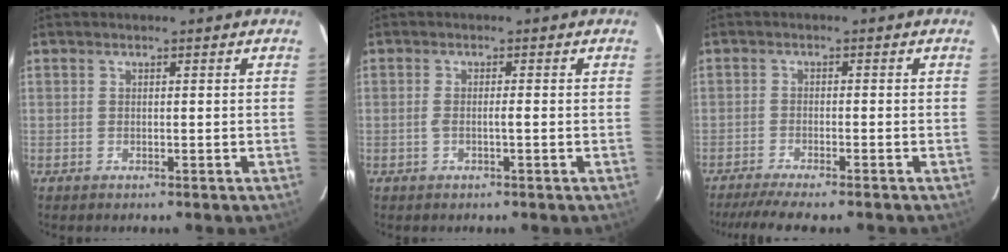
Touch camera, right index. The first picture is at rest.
{"total": 1.5, "force": [-0.4, 0.0, 1.5], "torque": [-0.027, 0.001, -0.007]}
{"total": 9.4, "force": [-8.1, 0.8, 4.6], "torque": [-0.063, -0.015, -0.125]}